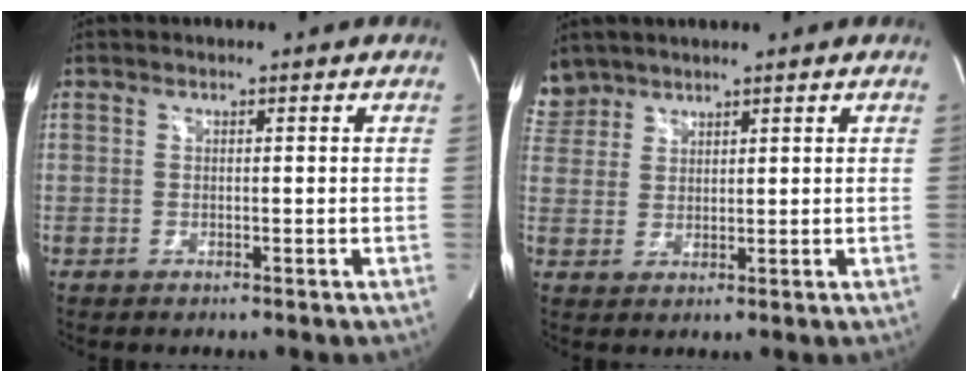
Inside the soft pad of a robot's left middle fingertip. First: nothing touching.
{"total": 4.5, "force": [3.9, 2.2, -0.3], "torque": [0.005, 0.013, 0.085]}